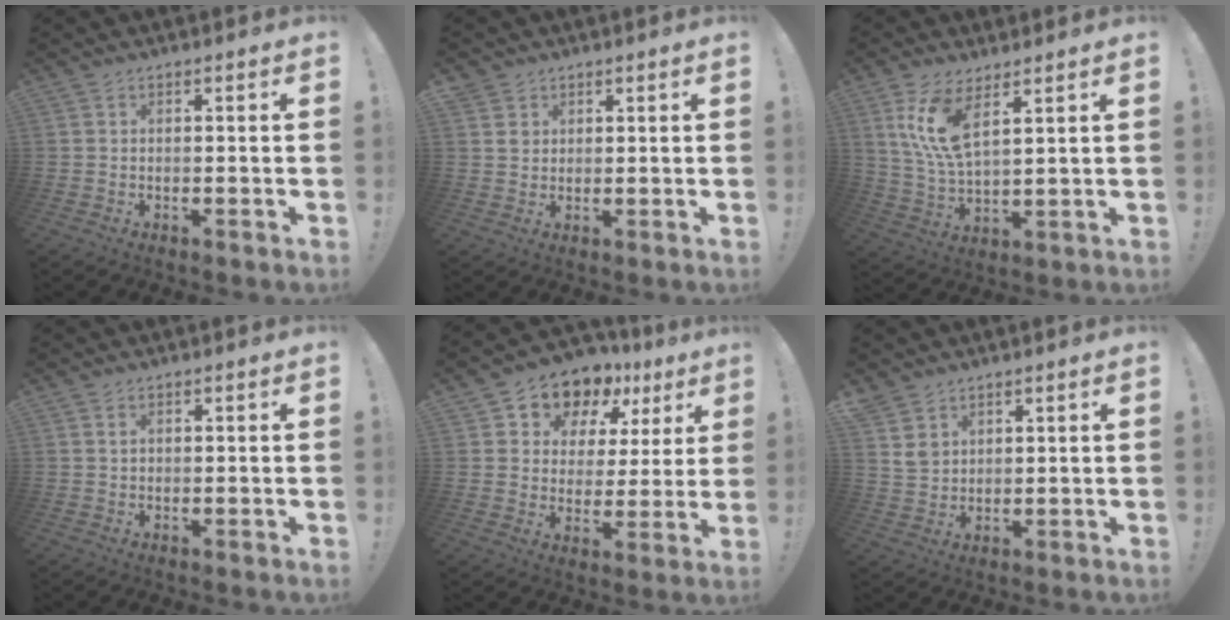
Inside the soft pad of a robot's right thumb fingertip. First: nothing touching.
{"total": 4.3, "force": [2.2, 3.6, 0.5], "torque": [0.000, -0.015, 0.042]}
{"total": 11.6, "force": [6.1, 4.6, 8.8], "torque": [-0.173, -0.026, 0.109]}
{"total": 1.0, "force": [0.4, 0.7, 0.6], "torque": [-0.011, 0.002, 0.006]}
{"total": 11.8, "force": [8.6, 7.0, 3.9], "torque": [-0.064, -0.068, 0.155]}
{"total": 6.0, "force": [3.8, 4.2, 1.8], "torque": [-0.026, -0.021, 0.075]}